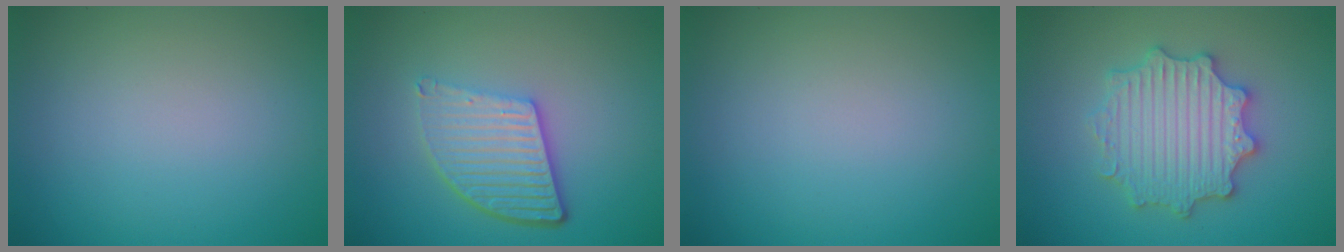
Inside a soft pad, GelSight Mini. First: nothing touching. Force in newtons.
{"total": 5.5, "press": 3.9, "slide": 3.9}
{"total": 0.0}
{"total": 5.6, "press": 5.5, "slide": 1.0}